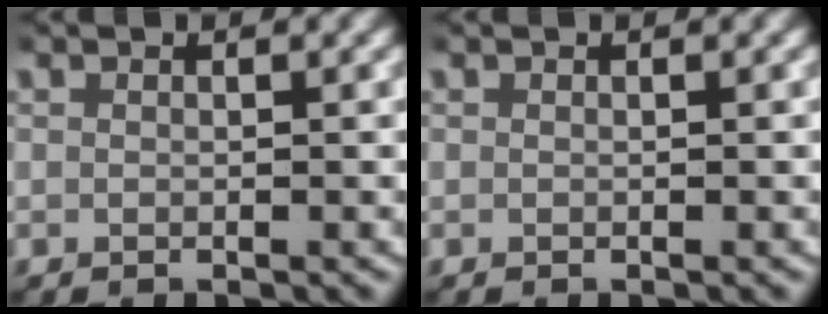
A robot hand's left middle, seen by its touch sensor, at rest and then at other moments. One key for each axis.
{"total": 0.0}